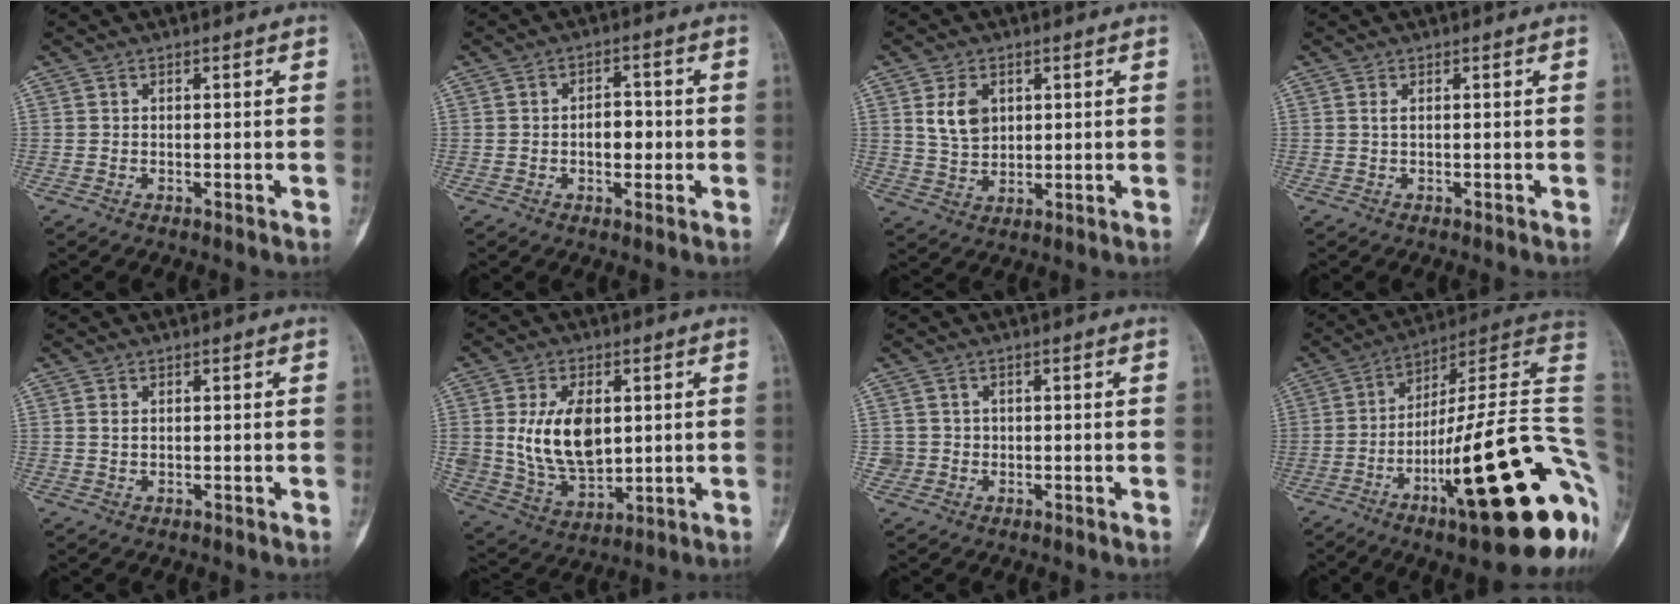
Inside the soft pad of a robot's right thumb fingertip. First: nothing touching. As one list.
[{"total": 4.8, "force": [-0.5, 3.0, 3.6], "torque": [-0.037, 0.012, -0.009]}, {"total": 6.4, "force": [2.1, 4.5, 4.1], "torque": [-0.058, -0.012, 0.046]}, {"total": 0.6, "force": [0.0, 0.0, 0.6], "torque": [-0.014, -0.001, 0.001]}, {"total": 1.2, "force": [0.4, 0.8, 0.8], "torque": [-0.015, 0.000, 0.011]}, {"total": 14.4, "force": [2.2, 8.9, 11.1], "torque": [-0.181, -0.014, 0.055]}, {"total": 2.2, "force": [0.1, 2.2, -0.1], "torque": [0.019, 0.008, 0.001]}, {"total": 30.9, "force": [-8.2, 6.4, 29.1], "torque": [-0.327, 0.051, -0.125]}]